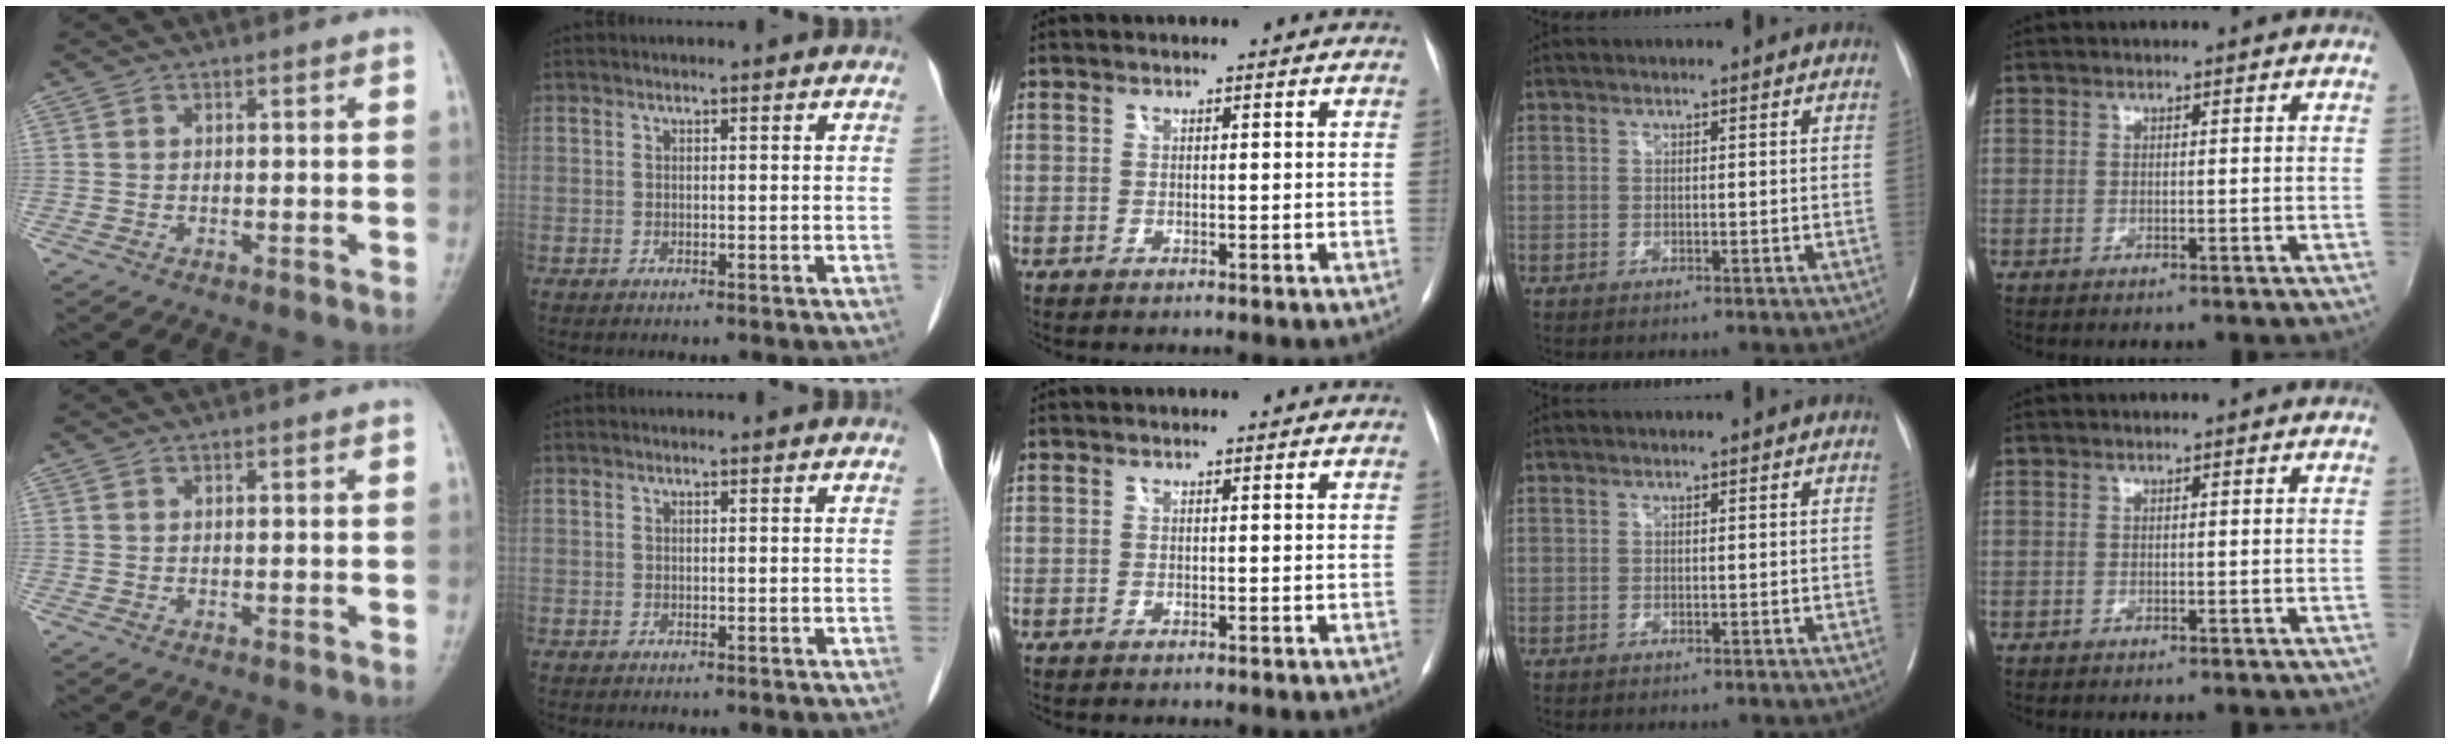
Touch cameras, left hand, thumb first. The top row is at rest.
{}